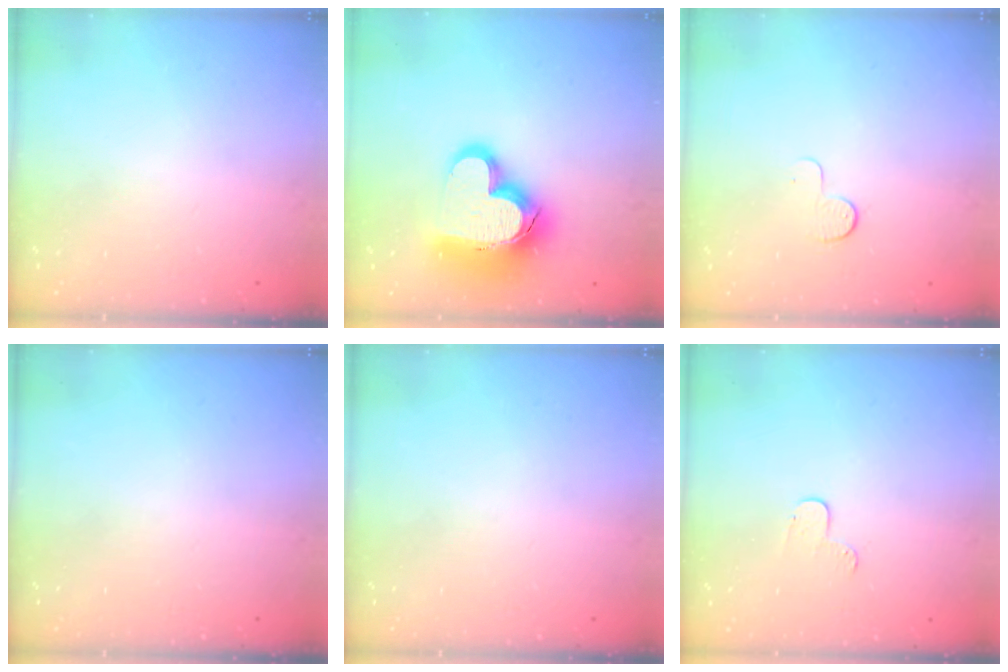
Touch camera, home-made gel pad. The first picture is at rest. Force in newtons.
{"total": 20.9, "press": 20.8, "slide": 1.9}
{"total": 4.6, "press": 4.6, "slide": 0.4}
{"total": 0.0}
{"total": 0.0}
{"total": 4.1, "press": 4.1, "slide": 0.4}